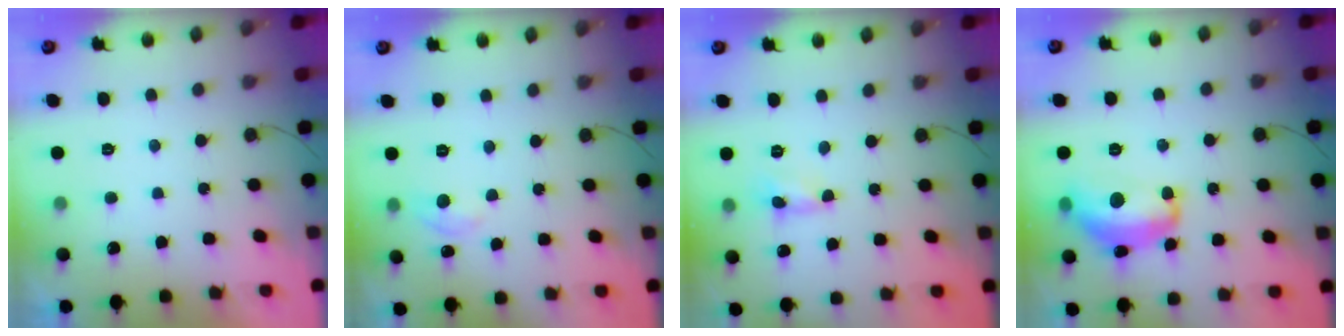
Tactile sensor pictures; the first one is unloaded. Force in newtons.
{"total": 5.6, "press": 5.6, "slide": 0.5}
{"total": 0.0}
{"total": 13.6, "press": 13.5, "slide": 1.1}